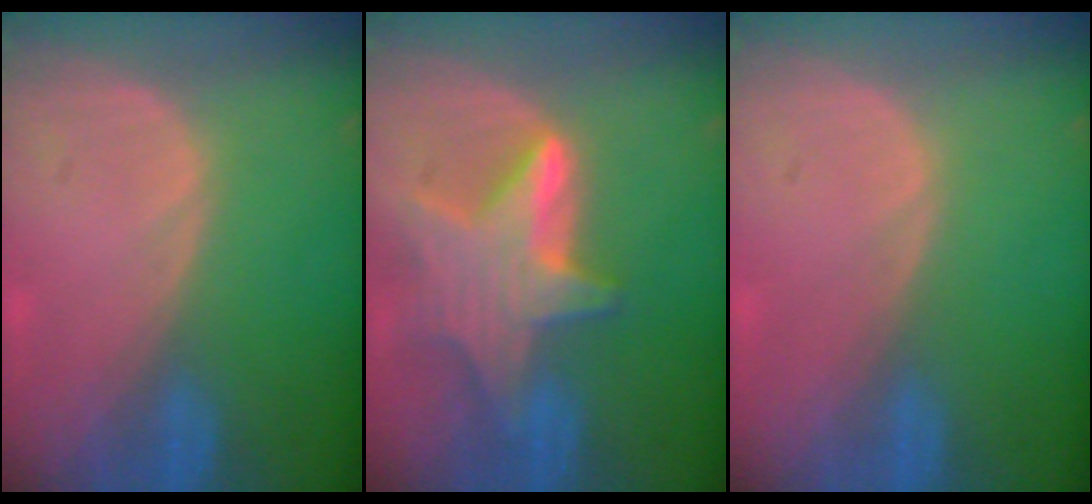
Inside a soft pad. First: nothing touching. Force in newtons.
{"total": 8.4, "press": 8.3, "slide": 0.6}
{"total": 0.0}